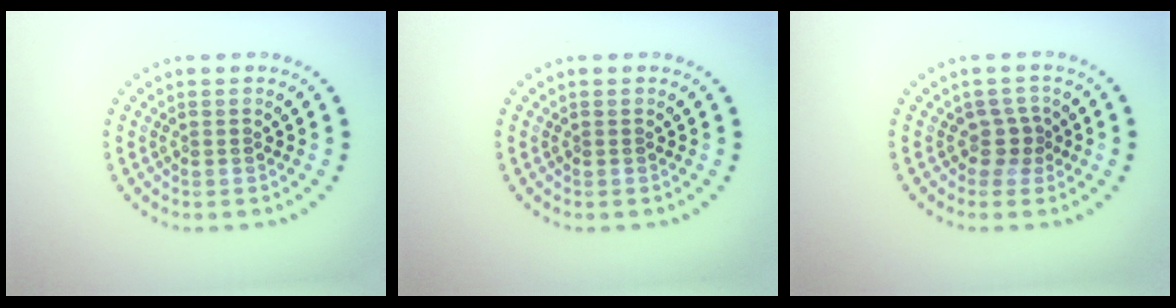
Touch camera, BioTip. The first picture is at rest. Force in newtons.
{"total": 0.0}
{"total": 1.8, "press": 1.1, "slide": 1.4}